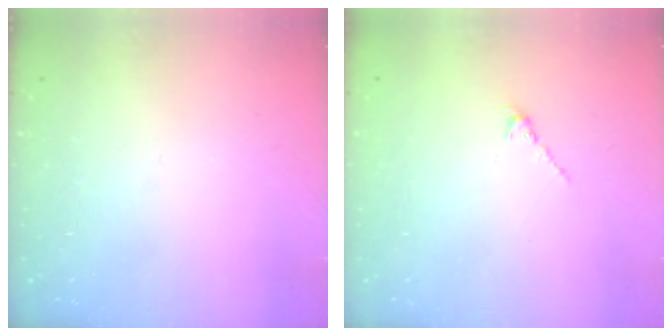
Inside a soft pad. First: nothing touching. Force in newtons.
{"total": 1.3, "press": 1.2, "slide": 0.5}